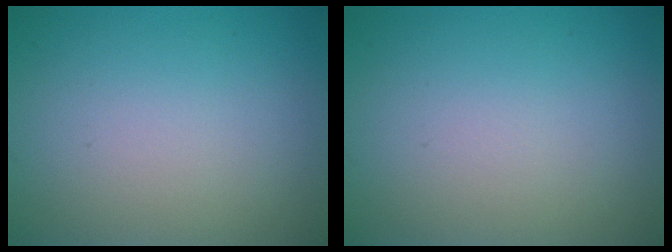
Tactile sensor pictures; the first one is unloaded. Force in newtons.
{"total": 0.0}